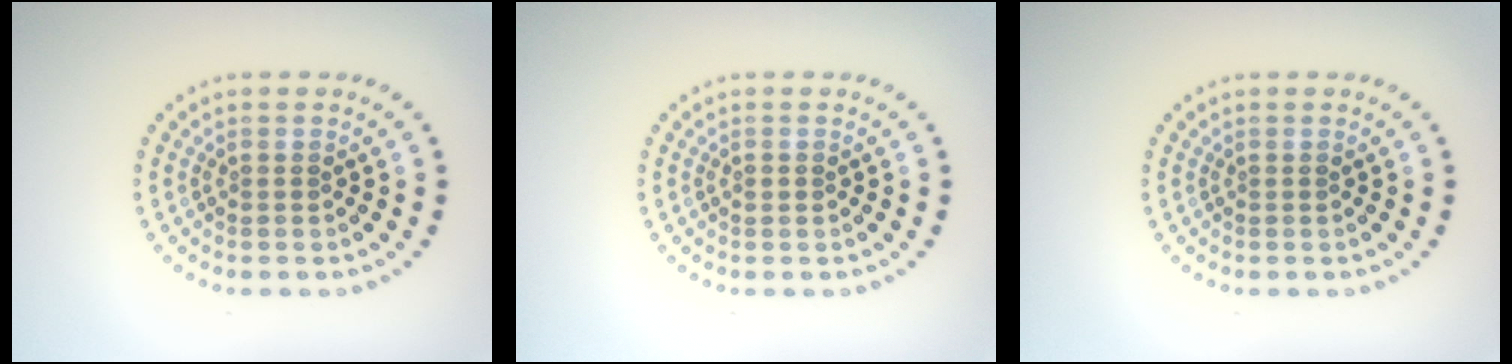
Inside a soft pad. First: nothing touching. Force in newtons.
{"total": 0.8, "press": 0.8, "slide": 0.0}
{"total": 0.0}